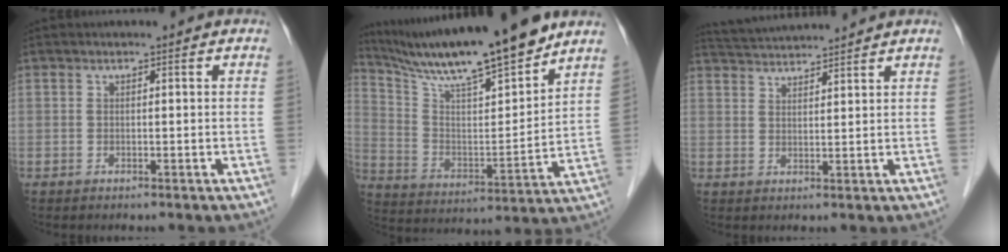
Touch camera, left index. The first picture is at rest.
{"total": 19.0, "force": [16.1, 0.7, 9.9], "torque": [-0.174, -0.006, 0.277]}
{"total": 7.1, "force": [6.9, -0.6, 1.6], "torque": [-0.037, 0.028, 0.114]}